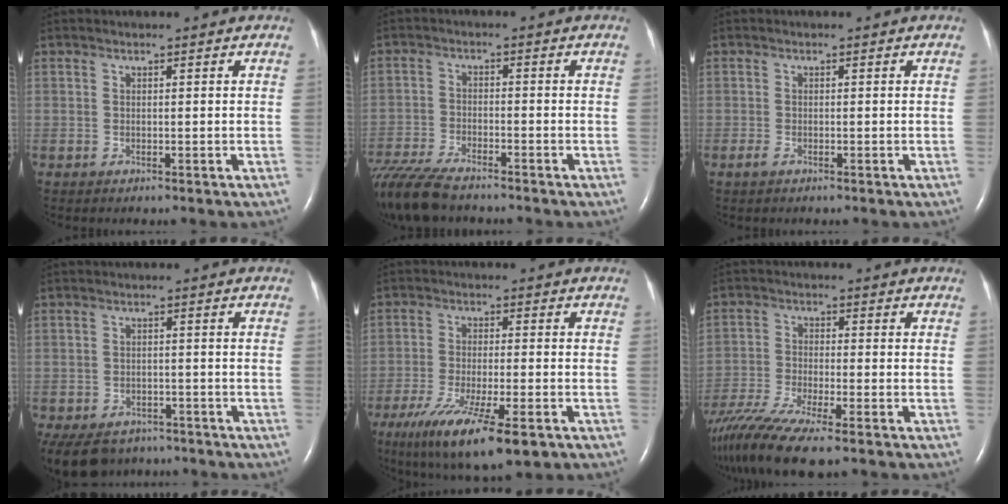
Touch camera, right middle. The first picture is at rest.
{"total": 11.4, "force": [-9.7, 2.2, 5.6], "torque": [-0.109, -0.025, -0.166]}
{"total": 0.9, "force": [-0.6, 0.3, 0.6], "torque": [-0.020, -0.002, -0.010]}
{"total": 11.9, "force": [-9.0, 7.0, 3.7], "torque": [-0.096, -0.009, -0.114]}
{"total": 14.2, "force": [-8.6, 2.8, 10.9], "torque": [-0.185, -0.038, -0.138]}
{"total": 12.9, "force": [-10.1, 0.9, 8.0], "torque": [-0.161, -0.033, -0.177]}